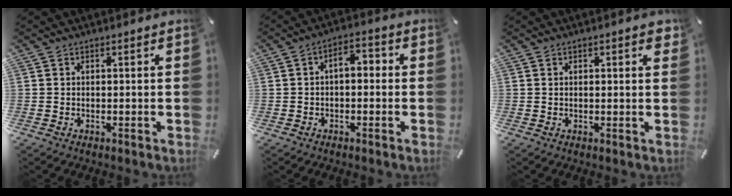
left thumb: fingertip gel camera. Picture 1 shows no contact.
{"total": 4.4, "force": [-0.9, 2.5, 3.6], "torque": [-0.059, 0.017, -0.023]}
{"total": 1.7, "force": [0.7, 0.4, 1.5], "torque": [-0.021, 0.000, 0.009]}